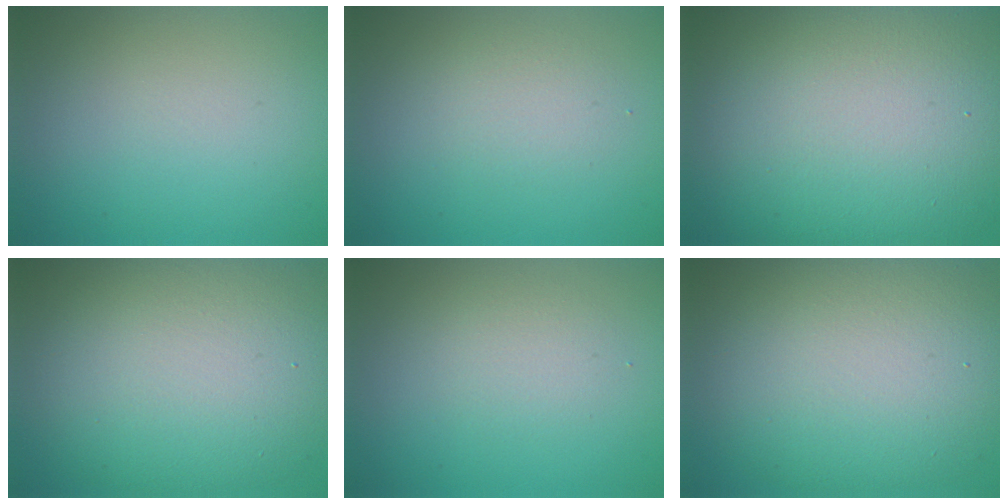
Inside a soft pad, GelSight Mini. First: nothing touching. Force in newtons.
{"total": 1.9, "press": 1.9, "slide": 0.1}
{"total": 18.6, "press": 18.5, "slide": 1.2}
{"total": 13.0, "press": 13.0, "slide": 0.8}
{"total": 1.7, "press": 1.7, "slide": 0.1}
{"total": 12.3, "press": 12.3, "slide": 0.6}